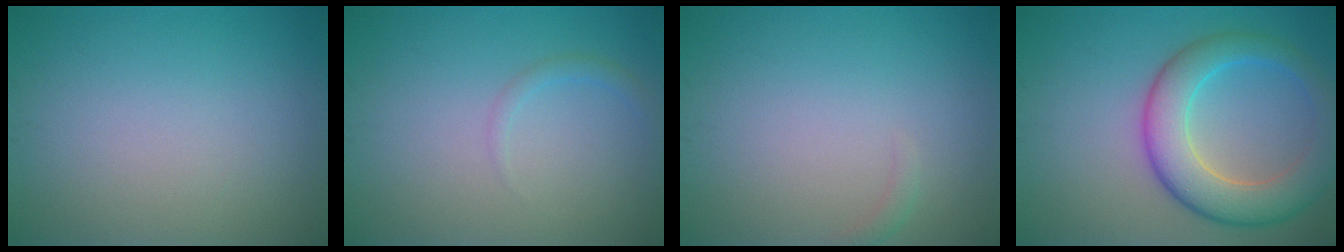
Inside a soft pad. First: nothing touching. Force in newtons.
{"total": 1.0, "press": 1.0, "slide": 0.1}
{"total": 0.7, "press": 0.7, "slide": 0.2}
{"total": 7.0, "press": 7.0, "slide": 0.2}